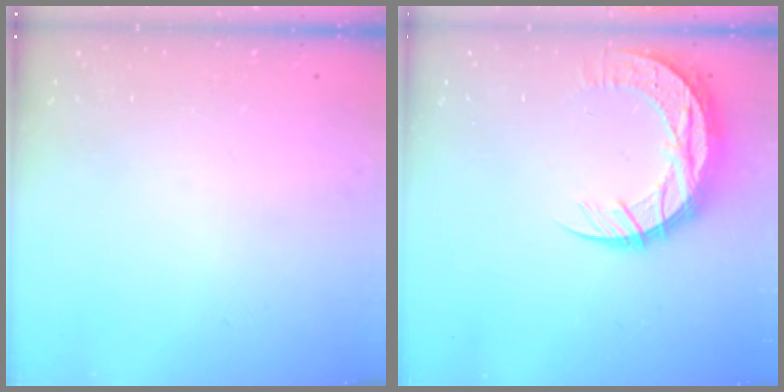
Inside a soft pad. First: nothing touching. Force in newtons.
{"total": 12.2, "press": 12.2, "slide": 0.9}